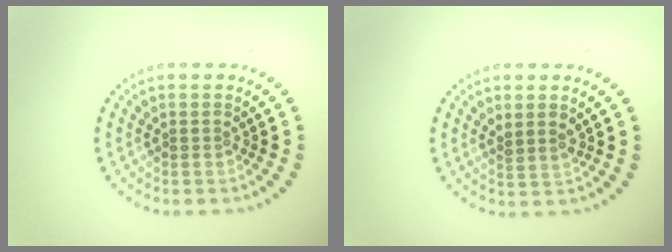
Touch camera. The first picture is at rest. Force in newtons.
{"total": 1.4, "press": 1.1, "slide": 0.9}